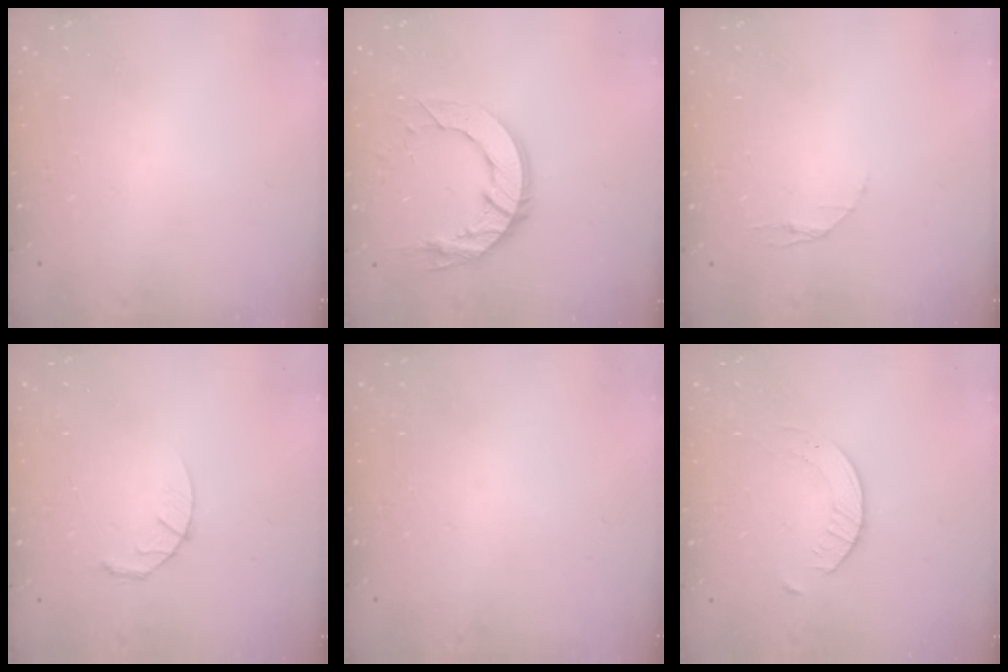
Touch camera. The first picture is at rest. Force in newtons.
{"total": 12.1, "press": 12.1, "slide": 0.8}
{"total": 3.5, "press": 3.4, "slide": 0.4}
{"total": 4.3, "press": 4.3, "slide": 0.7}
{"total": 0.0}
{"total": 3.5, "press": 3.5, "slide": 0.4}